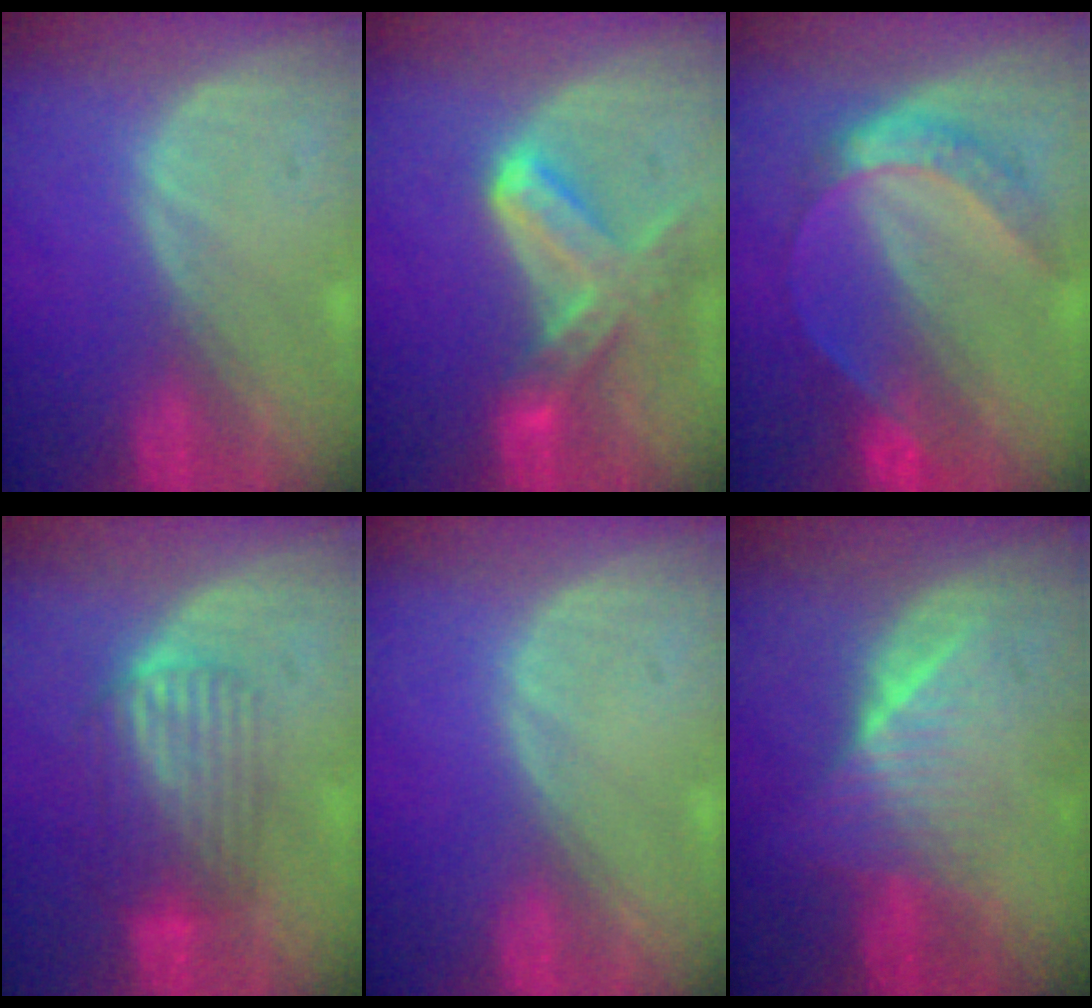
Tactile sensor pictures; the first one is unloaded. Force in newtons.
{"total": 7.0, "press": 6.5, "slide": 2.6}
{"total": 6.9, "press": 5.7, "slide": 3.9}
{"total": 6.7, "press": 6.3, "slide": 2.3}
{"total": 0.0}
{"total": 6.2, "press": 5.8, "slide": 2.1}